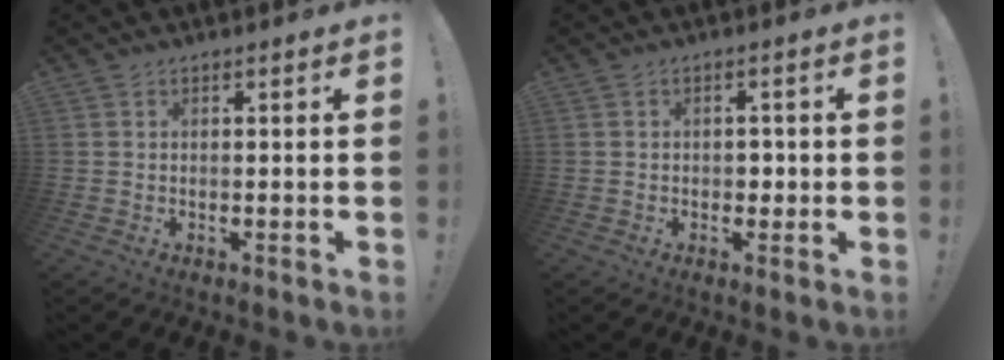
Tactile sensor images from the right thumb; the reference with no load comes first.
{"total": 2.2, "force": [-0.4, 1.8, 1.1], "torque": [-0.011, 0.003, -0.011]}